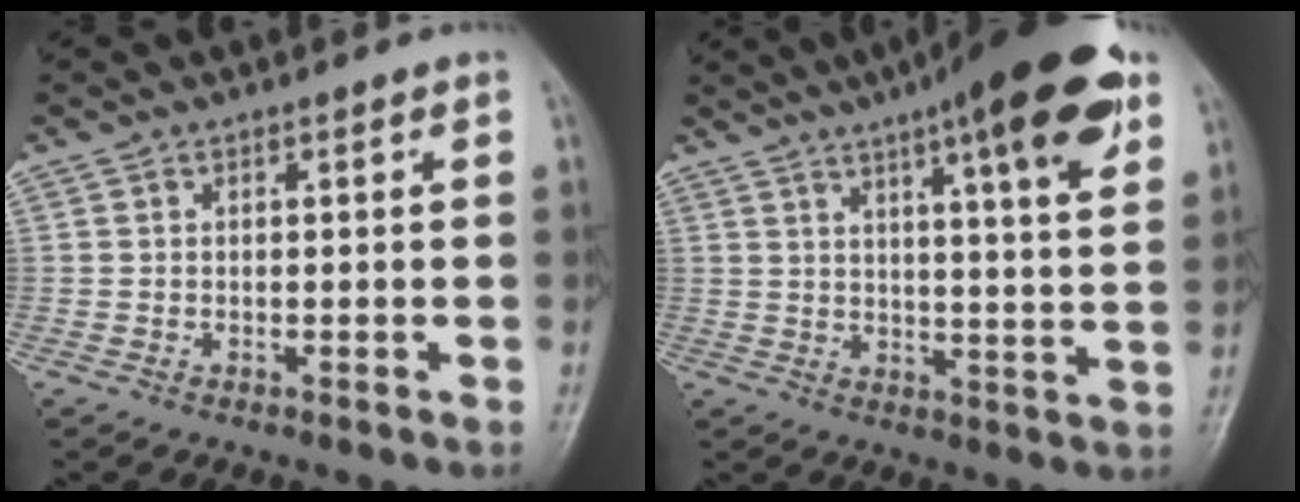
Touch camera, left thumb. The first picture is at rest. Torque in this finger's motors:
{"motor_torque": [1.09, 0.26, 1.54, -1.22, 0.32]}